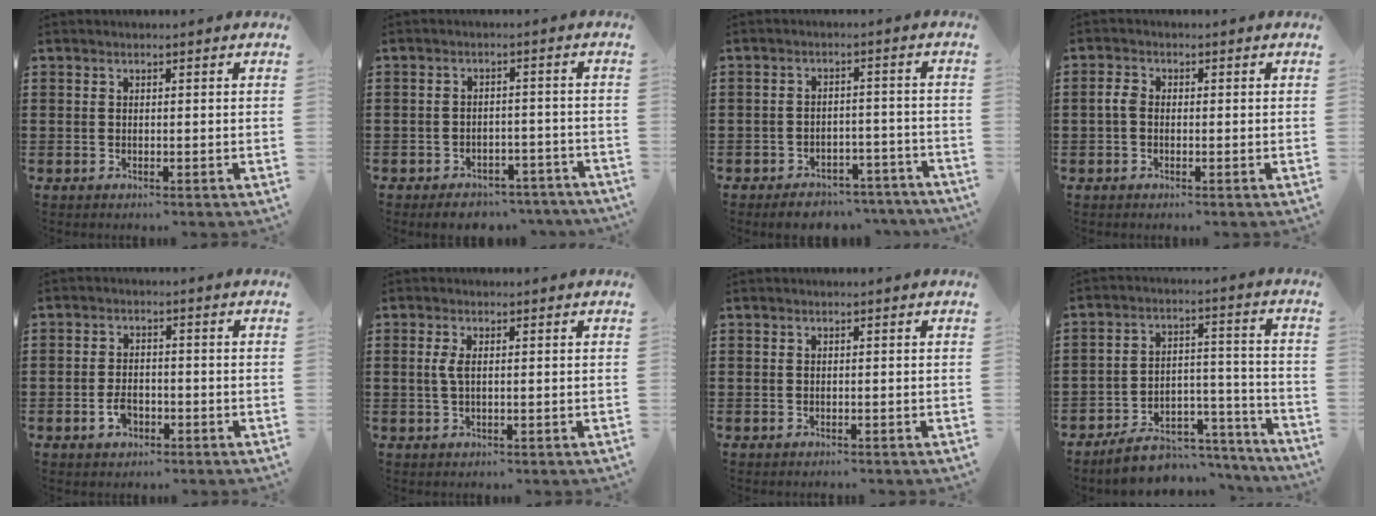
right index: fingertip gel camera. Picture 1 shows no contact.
{"total": 3.5, "force": [-3.4, 0.8, 0.7], "torque": [-0.012, 0.007, -0.068]}
{"total": 3.9, "force": [-3.7, 0.8, 0.8], "torque": [-0.013, 0.009, -0.075]}
{"total": 2.1, "force": [-0.4, 1.4, 1.5], "torque": [-0.047, -0.004, -0.012]}
{"total": 3.0, "force": [-1.4, 1.8, 1.9], "torque": [-0.038, 0.001, -0.027]}
{"total": 2.2, "force": [0.2, 0.7, 2.0], "torque": [-0.047, 0.000, 0.000]}
{"total": 0.0}
{"total": 7.2, "force": [-6.1, 3.0, 2.4], "torque": [-0.041, 0.021, -0.113]}